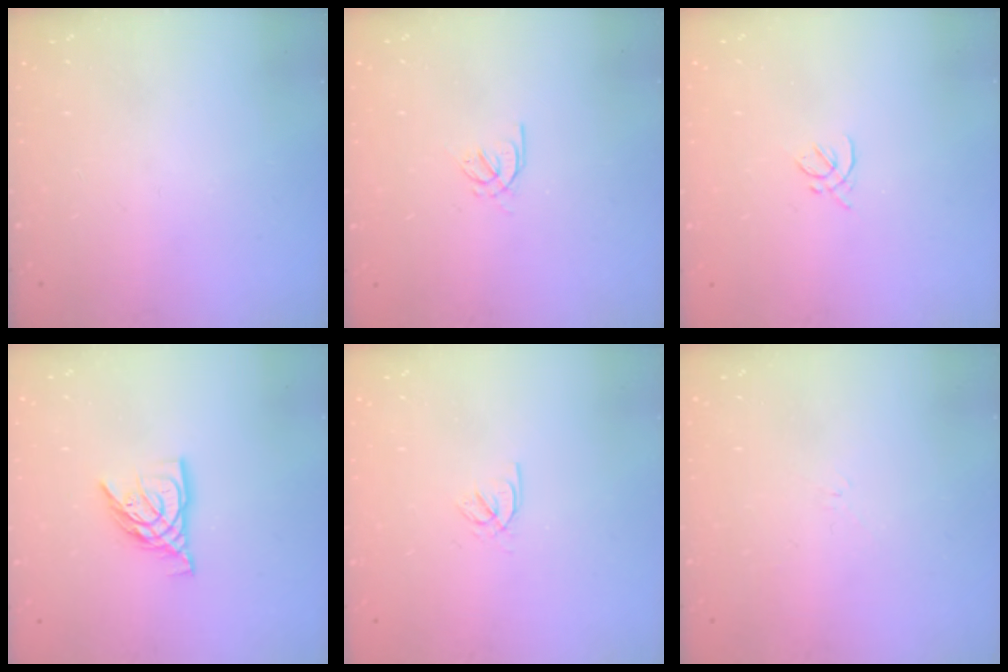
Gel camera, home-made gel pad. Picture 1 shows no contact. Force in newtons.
{"total": 2.6, "press": 2.5, "slide": 0.7}
{"total": 2.0, "press": 1.9, "slide": 0.7}
{"total": 9.2, "press": 9.1, "slide": 0.9}
{"total": 2.3, "press": 2.2, "slide": 0.3}
{"total": 2.6, "press": 2.5, "slide": 0.6}